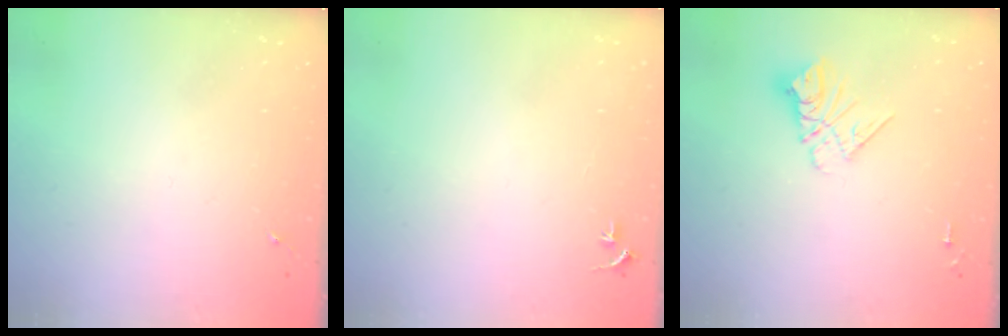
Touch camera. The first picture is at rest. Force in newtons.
{"total": 3.1, "press": 3.1, "slide": 0.4}
{"total": 9.8, "press": 9.7, "slide": 0.8}